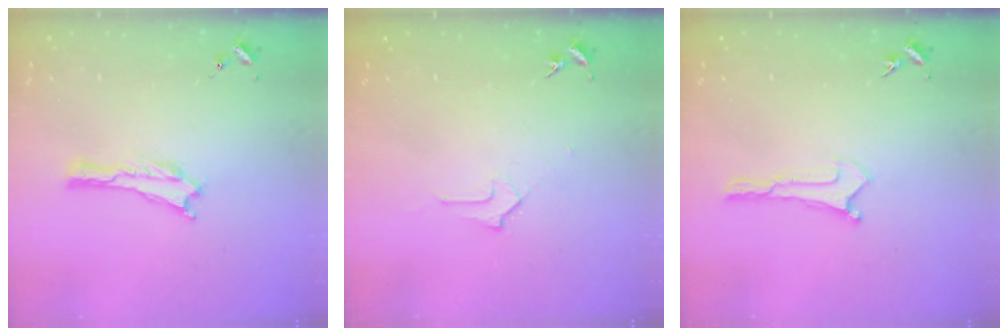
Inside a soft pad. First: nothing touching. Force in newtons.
{"total": 1.6, "press": 1.6, "slide": 0.1}
{"total": 0.0}